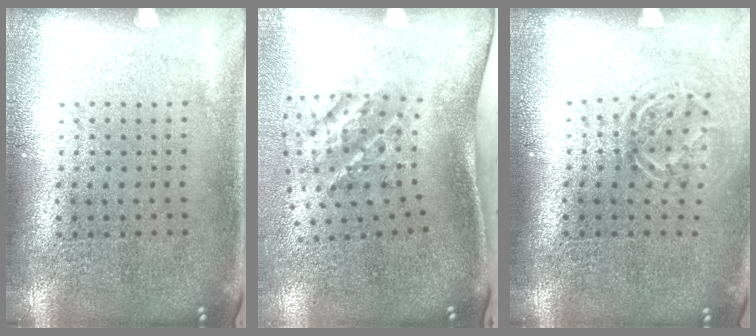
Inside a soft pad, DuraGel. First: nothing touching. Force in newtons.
{"total": 2.2, "press": 1.3, "slide": 1.8}
{"total": 1.6, "press": 1.2, "slide": 1.1}